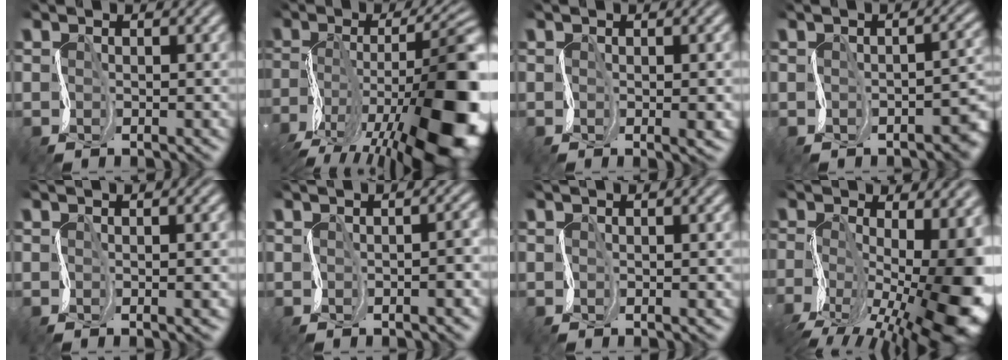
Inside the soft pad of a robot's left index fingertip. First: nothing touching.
{"total": 18.1, "force": [-6.8, 8.6, 14.3], "torque": [-0.221, 0.015, -0.106]}
{"total": 2.9, "force": [-0.1, 0.9, 2.8], "torque": [-0.033, -0.001, 0.004]}
{"total": 4.2, "force": [-2.3, 1.4, 3.3], "torque": [-0.031, 0.004, -0.030]}
{"total": 3.1, "force": [-0.1, 1.3, 2.8], "torque": [-0.019, 0.006, 0.001]}
{"total": 3.2, "force": [-0.9, 1.2, 2.8], "torque": [-0.014, 0.014, -0.009]}
{"total": 1.4, "force": [0.0, 0.4, 1.3], "torque": [-0.012, 0.001, 0.002]}
{"total": 15.4, "force": [-4.2, 7.3, 12.9], "torque": [-0.207, -0.015, -0.058]}